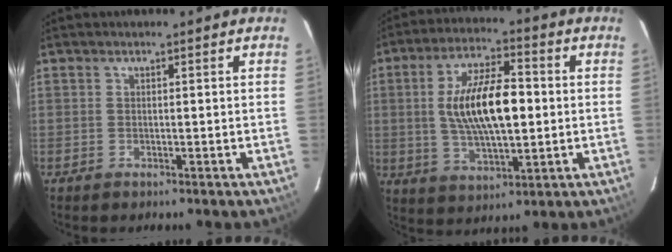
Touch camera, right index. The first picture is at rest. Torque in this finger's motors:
{"motor_torque": [1.13, -0.38, 0.69, 0.21]}